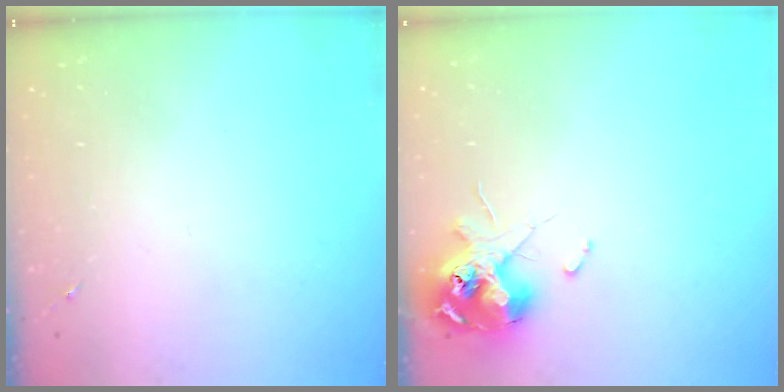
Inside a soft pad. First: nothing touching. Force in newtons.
{"total": 12.0, "press": 11.8, "slide": 1.6}